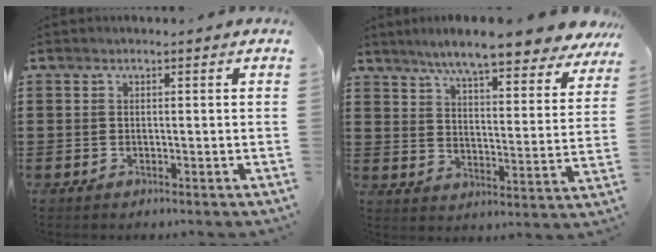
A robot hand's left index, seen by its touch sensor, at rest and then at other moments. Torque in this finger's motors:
{"motor_torque": [2.14, 0.00, 0.93, 0.21]}